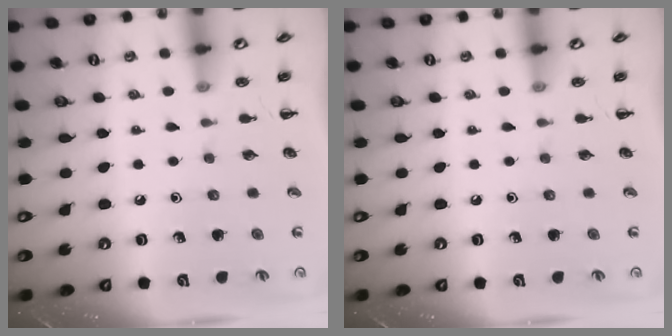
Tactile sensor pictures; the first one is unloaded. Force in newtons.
{"total": 0.0}